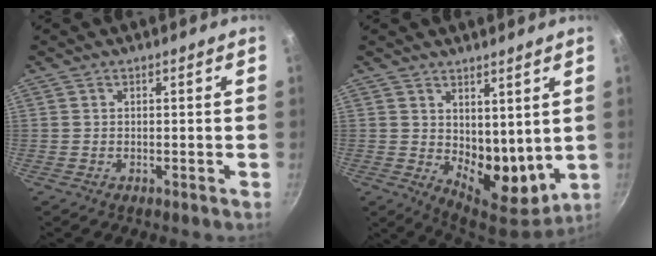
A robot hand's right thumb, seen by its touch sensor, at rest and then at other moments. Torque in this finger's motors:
{"motor_torque": [-0.91, 1.34, -0.17, 0.21, 0.07]}